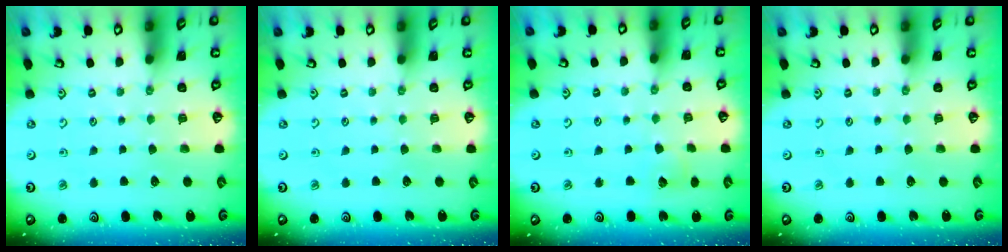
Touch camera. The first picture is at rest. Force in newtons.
{"total": 0.0}
{"total": 5.2, "press": 5.1, "slide": 0.5}
{"total": 0.0}